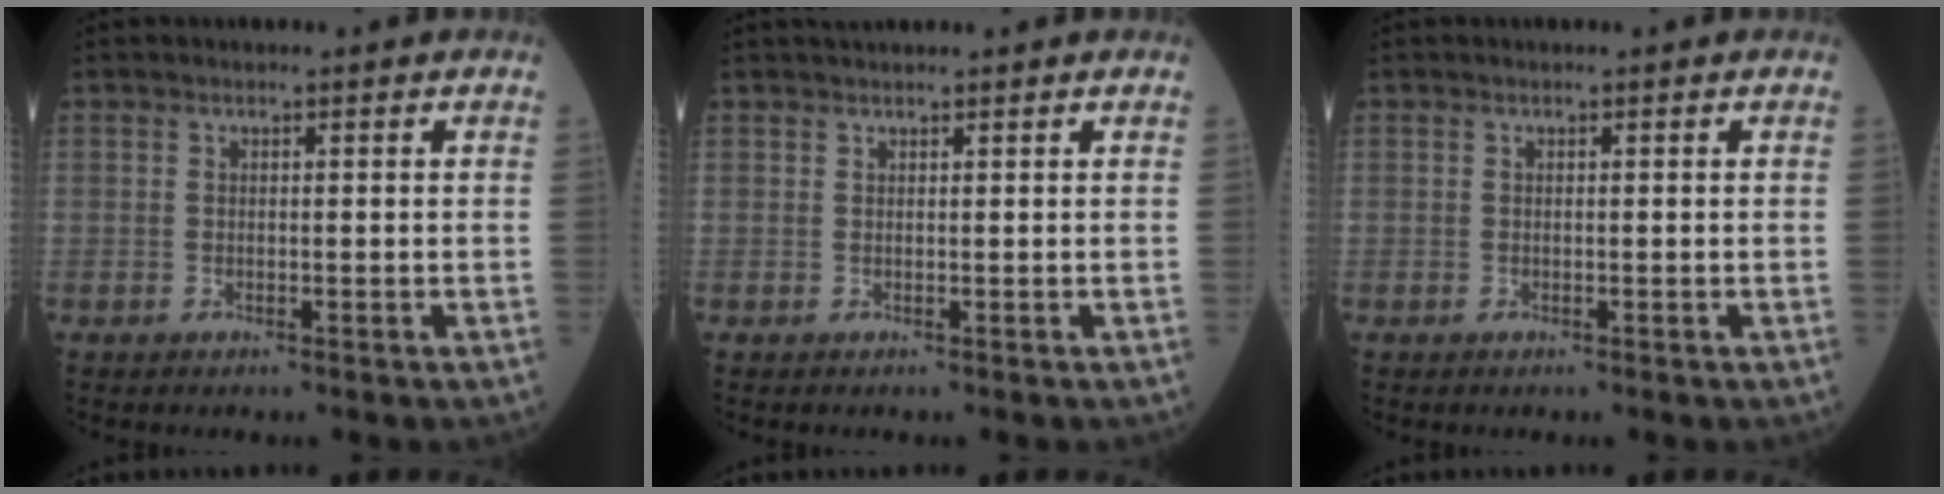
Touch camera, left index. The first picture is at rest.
{"total": 1.2, "force": [1.1, 0.0, 0.4], "torque": [-0.008, 0.029, 0.032]}
{"total": 0.0}